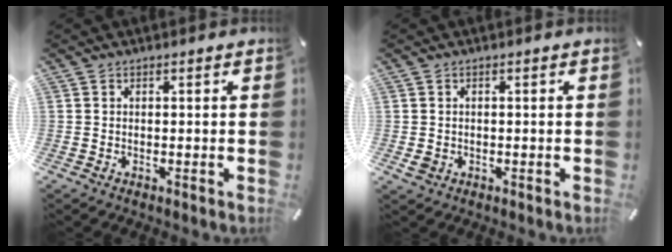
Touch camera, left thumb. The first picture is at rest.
{"total": 1.7, "force": [-0.5, 1.4, 0.8], "torque": [-0.022, 0.000, -0.012]}